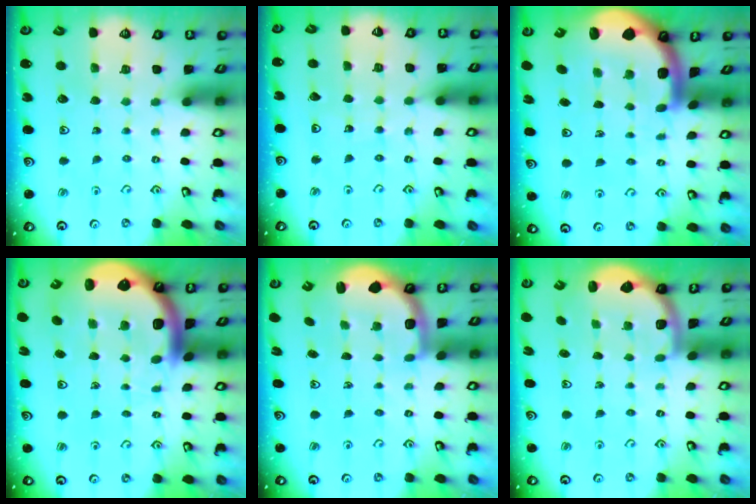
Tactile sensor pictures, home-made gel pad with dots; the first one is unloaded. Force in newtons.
{"total": 3.4, "press": 3.4, "slide": 0.3}
{"total": 6.0, "press": 5.9, "slide": 0.8}
{"total": 8.3, "press": 8.2, "slide": 1.1}
{"total": 2.3, "press": 2.0, "slide": 1.2}
{"total": 2.2, "press": 2.1, "slide": 0.7}